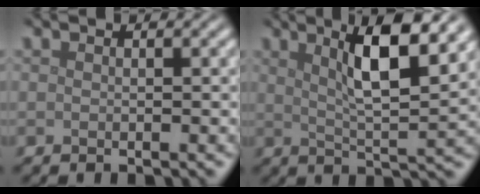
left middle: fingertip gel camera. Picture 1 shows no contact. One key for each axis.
{"total": 7.9, "fx": 3.6, "fy": 1.7, "fz": 6.8, "tx": -0.099, "ty": 0.007, "tz": 0.060}